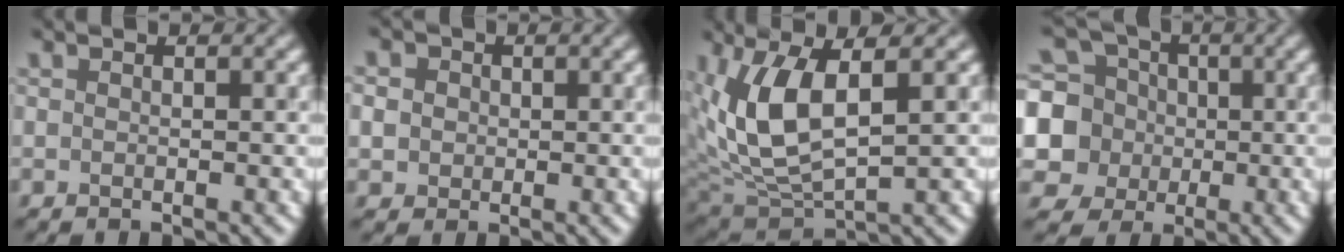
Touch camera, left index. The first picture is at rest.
{"total": 1.5, "force": [0.0, 1.5, -0.1], "torque": [-0.014, 0.017, 0.014]}
{"total": 6.2, "force": [1.1, 2.5, 5.6], "torque": [-0.151, -0.004, 0.048]}
{"total": 5.9, "force": [-1.1, 5.7, 1.1], "torque": [-0.040, 0.007, -0.023]}